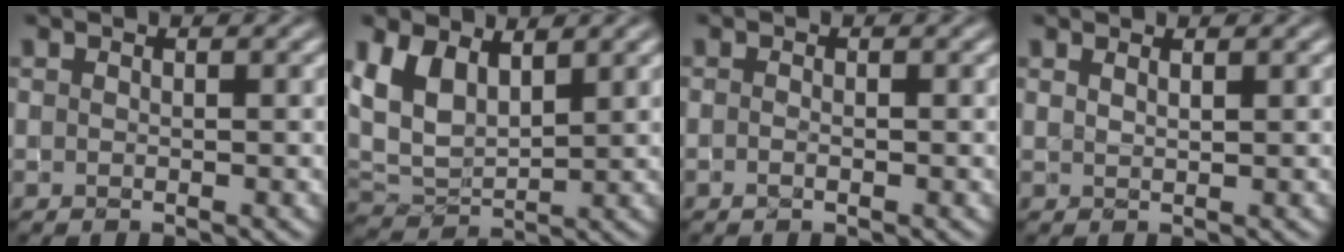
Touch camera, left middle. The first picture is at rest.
{"total": 5.5, "force": [2.5, 3.2, 3.8], "torque": [-0.088, -0.002, 0.046]}
{"total": 0.6, "force": [-0.3, 0.2, 0.5], "torque": [-0.012, -0.002, -0.008]}
{"total": 0.9, "force": [0.7, 0.2, 0.5], "torque": [-0.004, 0.000, 0.008]}